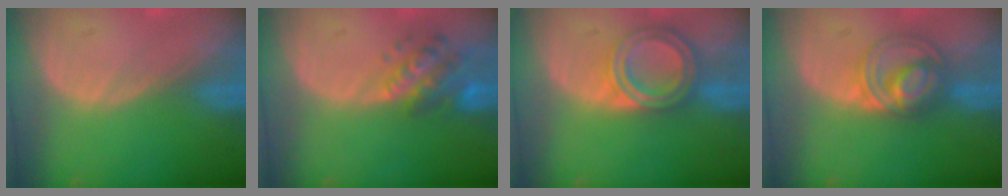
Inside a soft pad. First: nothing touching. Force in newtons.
{"total": 6.1, "press": 5.9, "slide": 1.5}
{"total": 6.8, "press": 6.0, "slide": 3.2}
{"total": 6.3, "press": 6.3, "slide": 0.1}